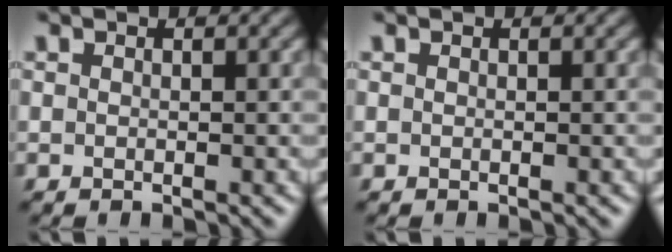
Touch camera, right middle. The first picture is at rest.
{"total": 0.0}